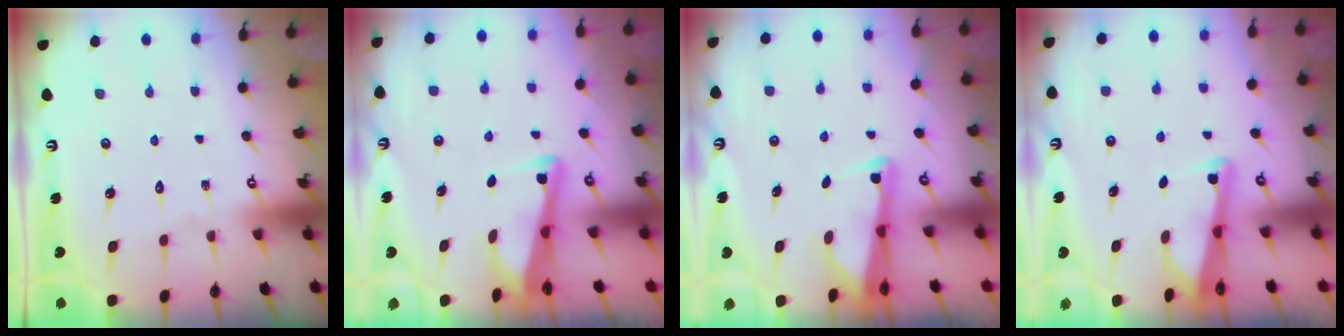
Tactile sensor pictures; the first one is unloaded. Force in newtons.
{"total": 3.5, "press": 3.4, "slide": 0.4}
{"total": 2.4, "press": 2.3, "slide": 0.5}
{"total": 3.0, "press": 3.0, "slide": 0.3}